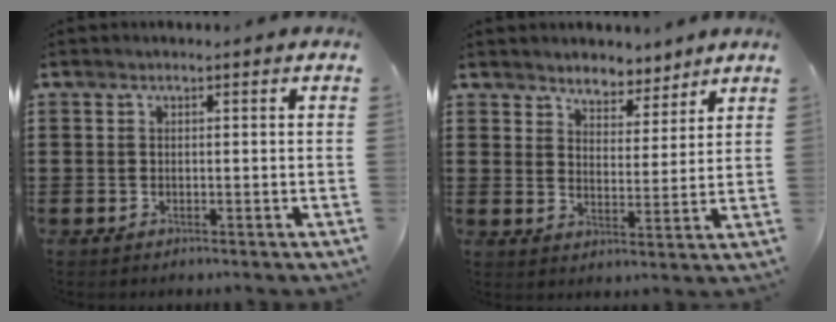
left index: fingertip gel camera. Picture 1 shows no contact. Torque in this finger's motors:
{"motor_torque": [0.91, 0.67, 0.25, 0.01]}